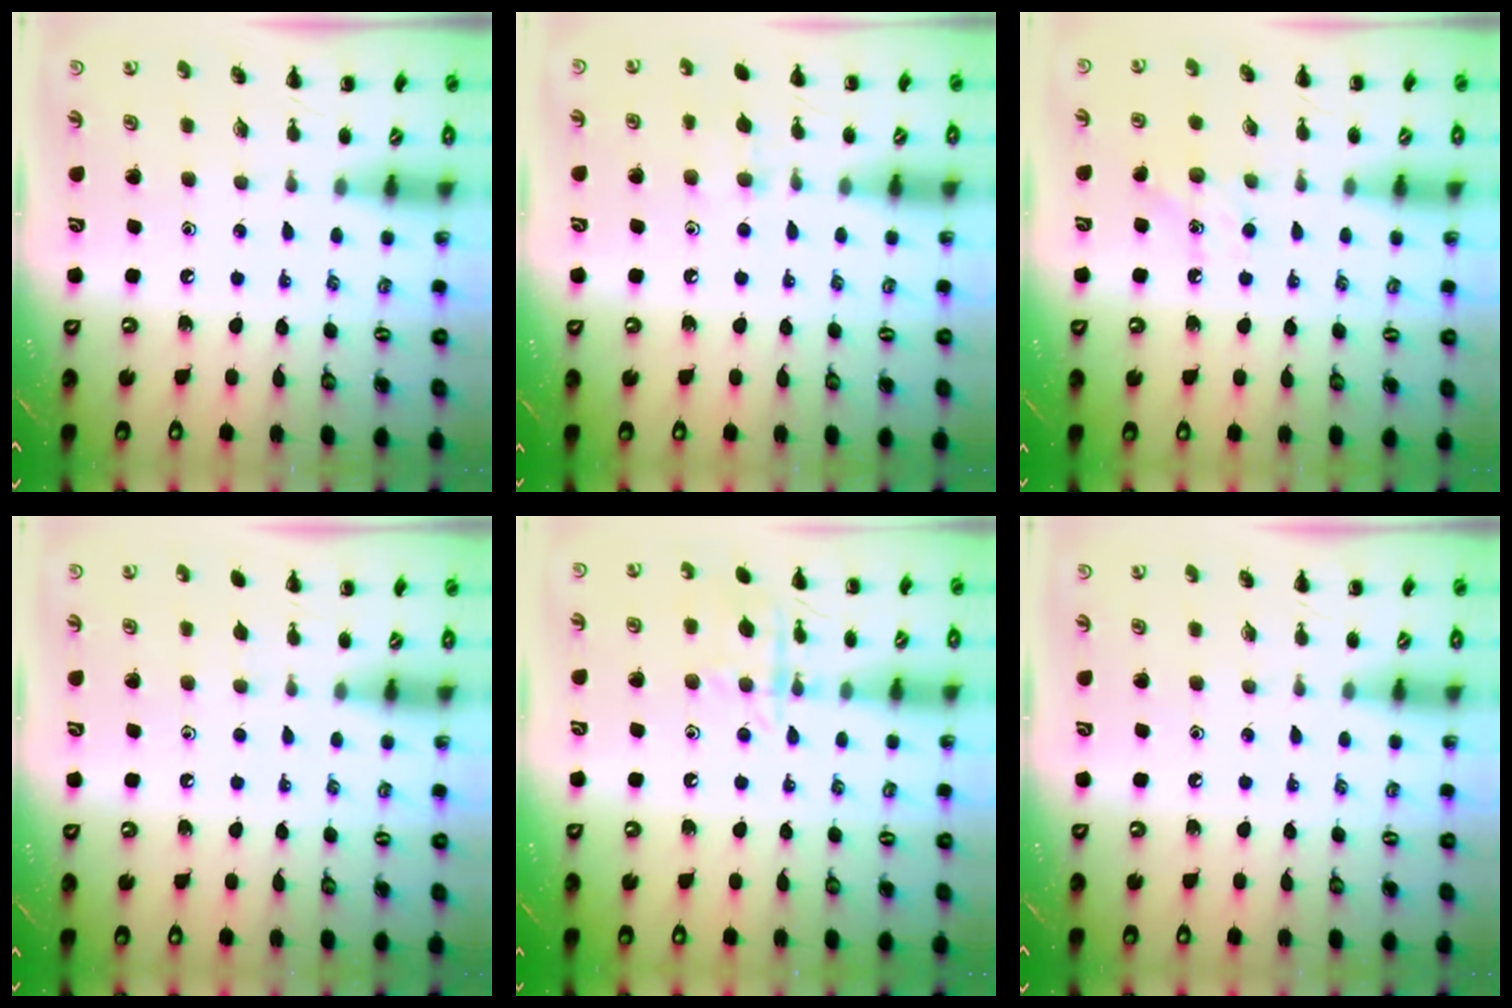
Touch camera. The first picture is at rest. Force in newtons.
{"total": 7.0, "press": 6.7, "slide": 2.3}
{"total": 5.0, "press": 4.6, "slide": 1.8}
{"total": 1.5, "press": 1.3, "slide": 0.7}
{"total": 10.6, "press": 10.6, "slide": 0.6}
{"total": 0.0}